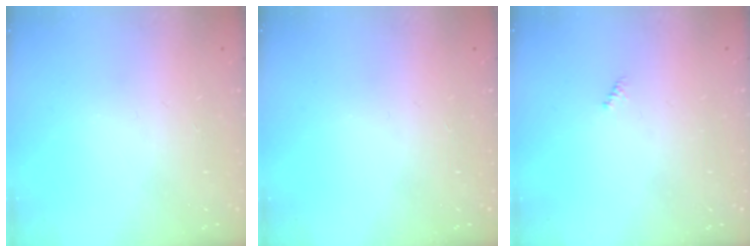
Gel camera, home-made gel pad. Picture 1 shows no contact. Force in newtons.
{"total": 0.0}
{"total": 0.0}